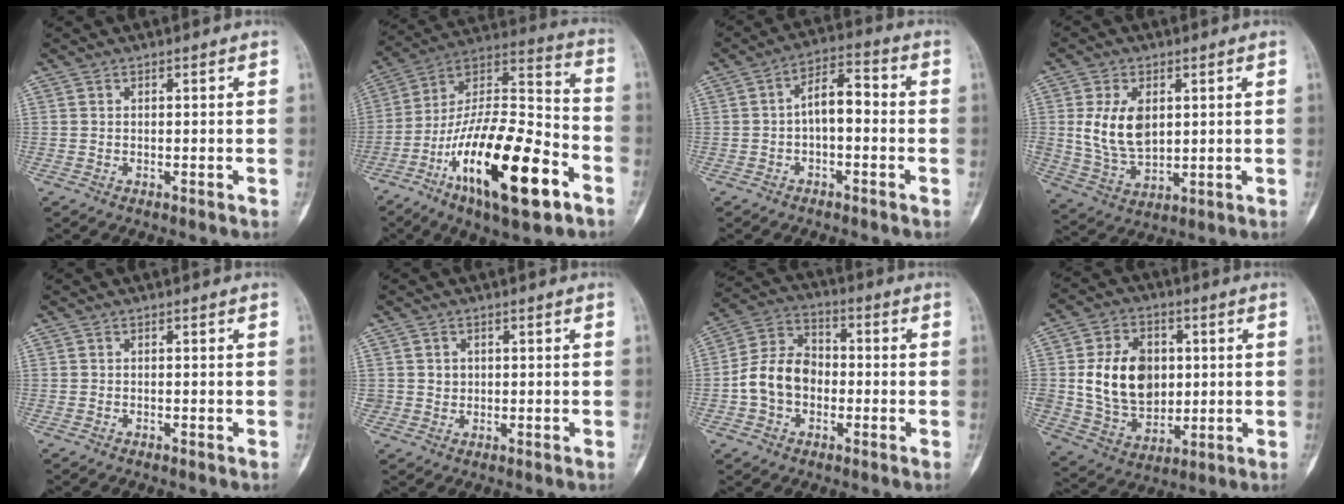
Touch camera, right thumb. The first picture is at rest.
{"total": 26.5, "force": [-11.9, 9.1, 21.9], "torque": [-0.388, 0.063, -0.198]}
{"total": 6.9, "force": [-0.8, 3.4, 5.9], "torque": [-0.086, 0.035, -0.024]}
{"total": 10.9, "force": [2.0, 6.8, 8.2], "torque": [-0.145, -0.013, 0.052]}
{"total": 0.0}
{"total": 2.0, "force": [0.4, 1.9, 0.5], "torque": [0.004, 0.001, 0.008]}
{"total": 10.9, "force": [-1.9, 8.4, 6.7], "torque": [-0.109, 0.038, -0.045]}
{"total": 16.2, "force": [1.8, 12.0, 10.7], "torque": [-0.148, -0.004, 0.044]}